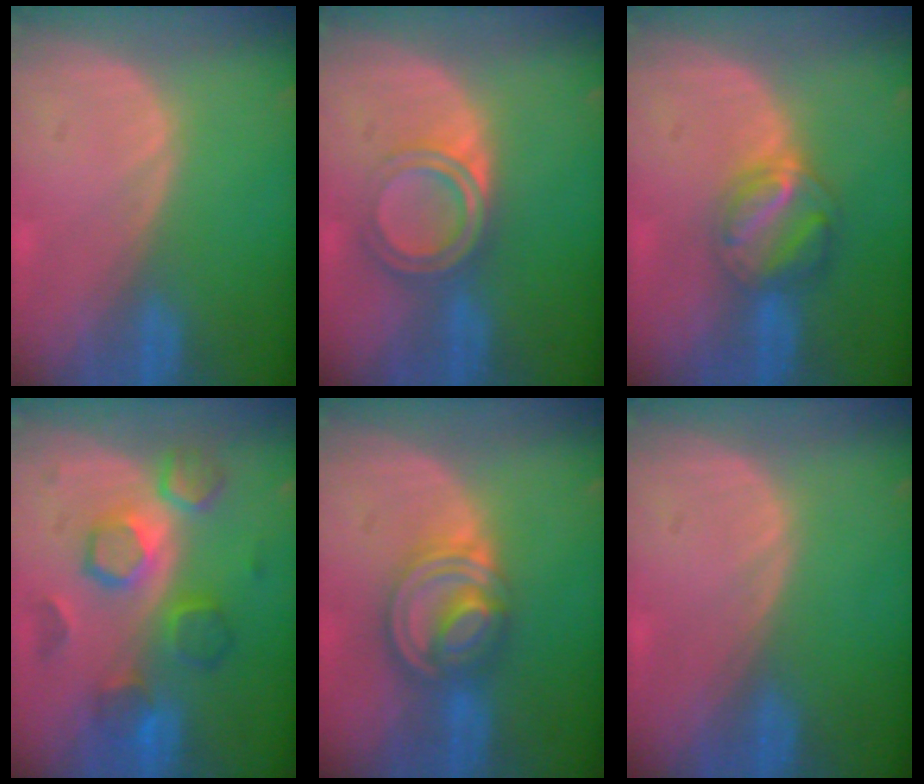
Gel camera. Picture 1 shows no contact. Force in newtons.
{"total": 5.7, "press": 5.0, "slide": 2.8}
{"total": 6.5, "press": 5.5, "slide": 3.3}
{"total": 8.4, "press": 8.4, "slide": 0.7}
{"total": 8.1, "press": 6.9, "slide": 4.3}
{"total": 0.0}